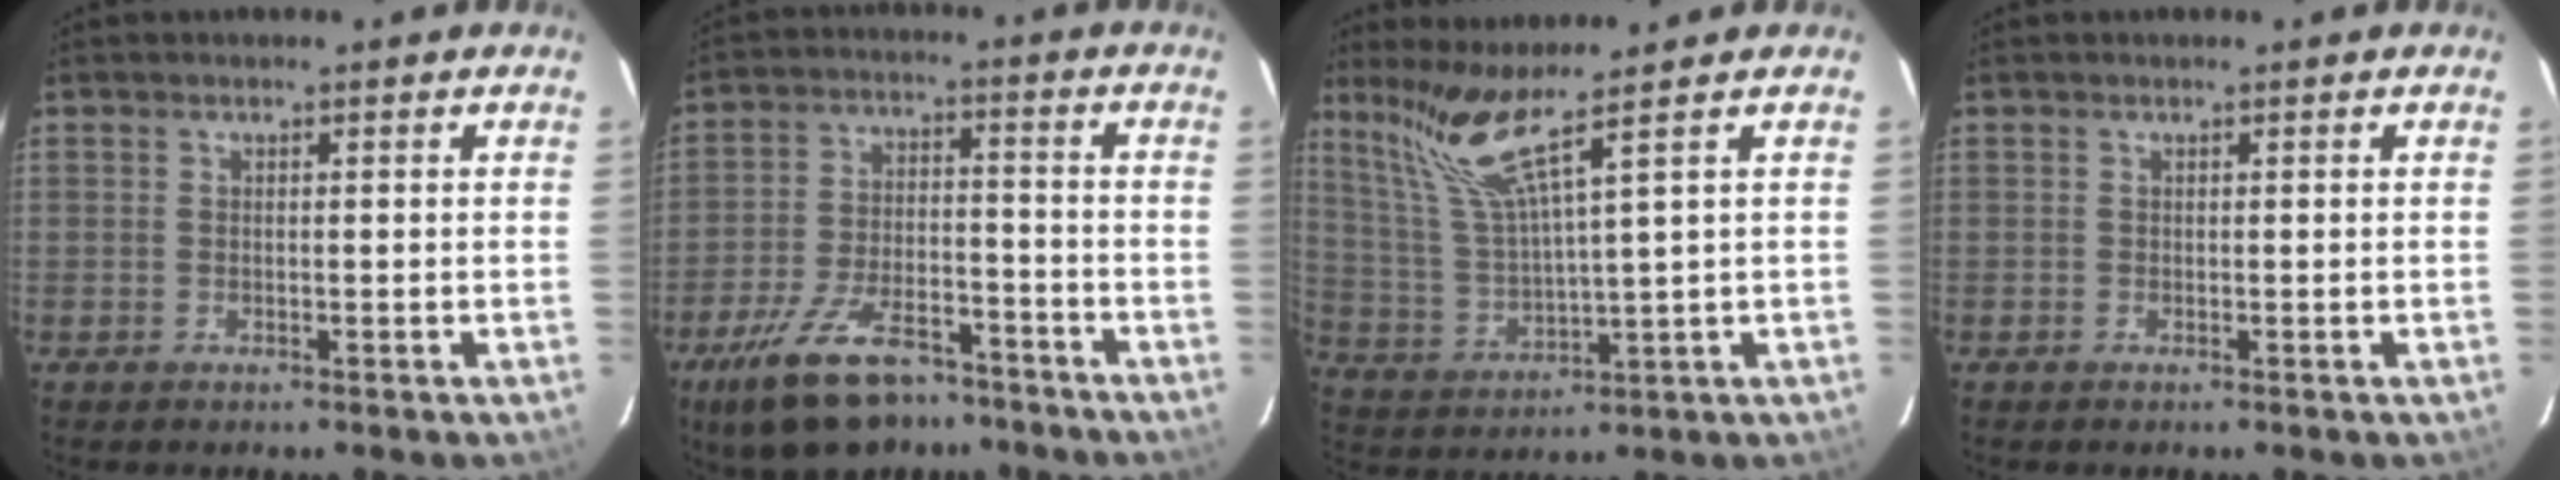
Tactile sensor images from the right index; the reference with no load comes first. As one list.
[{"total": 16.6, "force": [-12.8, 6.4, 8.4], "torque": [-0.180, -0.015, -0.208]}, {"total": 8.5, "force": [6.3, -1.8, 5.5], "torque": [-0.104, -0.006, 0.140]}, {"total": 0.0}]